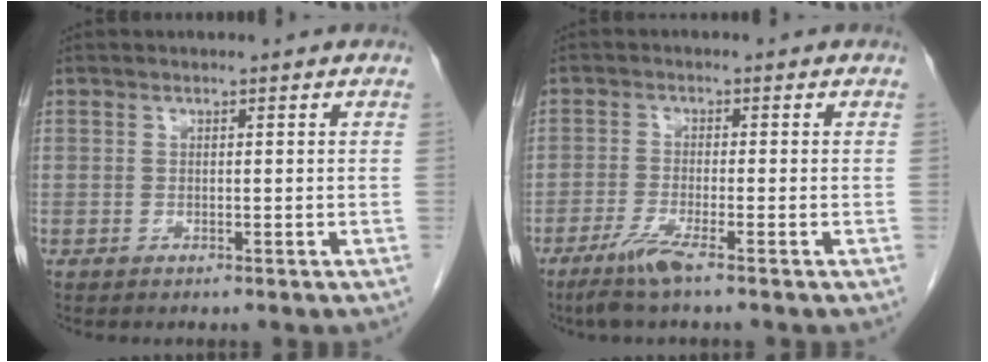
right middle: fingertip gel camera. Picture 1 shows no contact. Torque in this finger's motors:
{"motor_torque": [0.72, -0.27, 0.03, 0.05]}